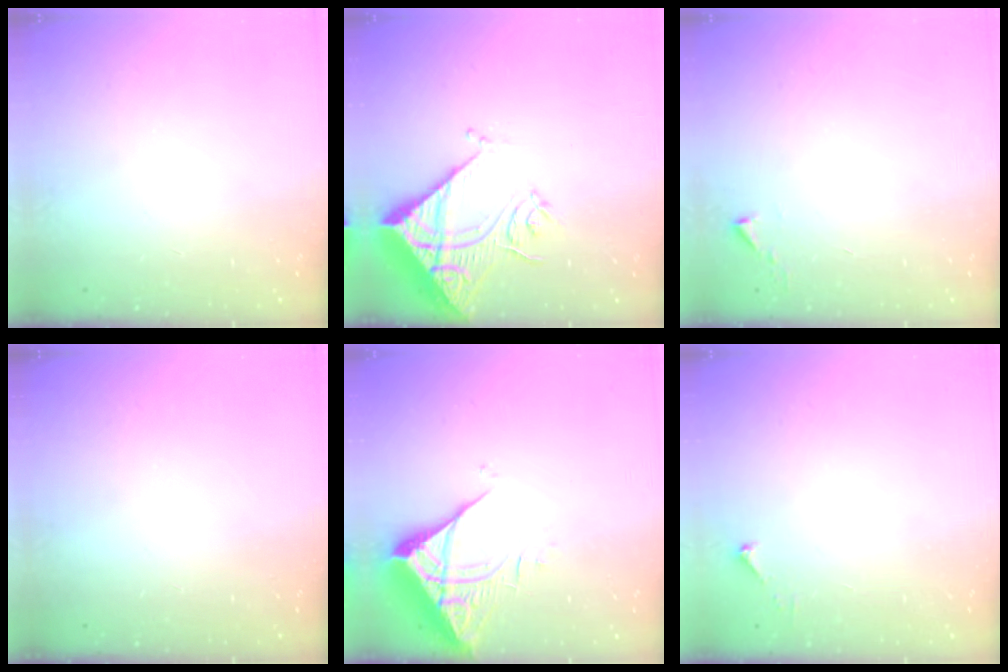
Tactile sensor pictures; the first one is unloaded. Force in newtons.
{"total": 13.2, "press": 13.1, "slide": 1.7}
{"total": 1.1, "press": 1.1, "slide": 0.1}
{"total": 0.0}
{"total": 6.6, "press": 6.6, "slide": 0.8}
{"total": 2.5, "press": 2.5, "slide": 0.3}